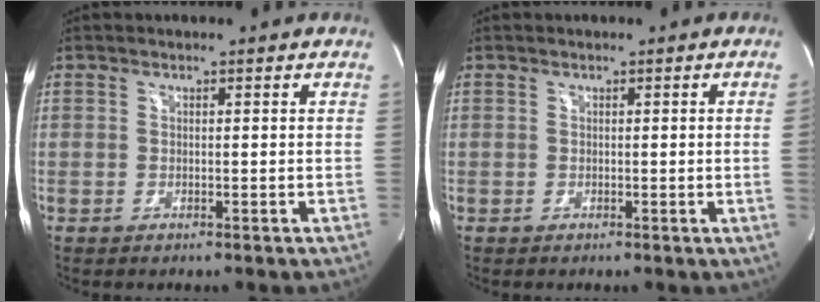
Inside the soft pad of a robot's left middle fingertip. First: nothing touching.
{"total": 1.5, "force": [-0.1, -0.7, 1.4], "torque": [-0.016, -0.001, 0.000]}